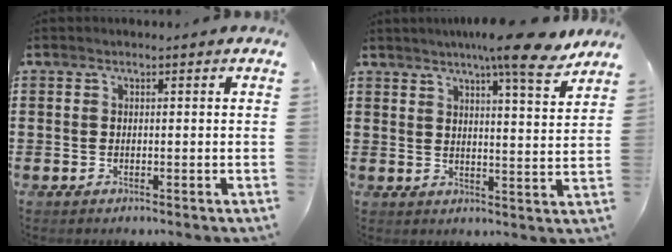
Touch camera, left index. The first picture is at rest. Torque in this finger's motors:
{"motor_torque": [1.07, -1.07, 0.64, 0.09]}